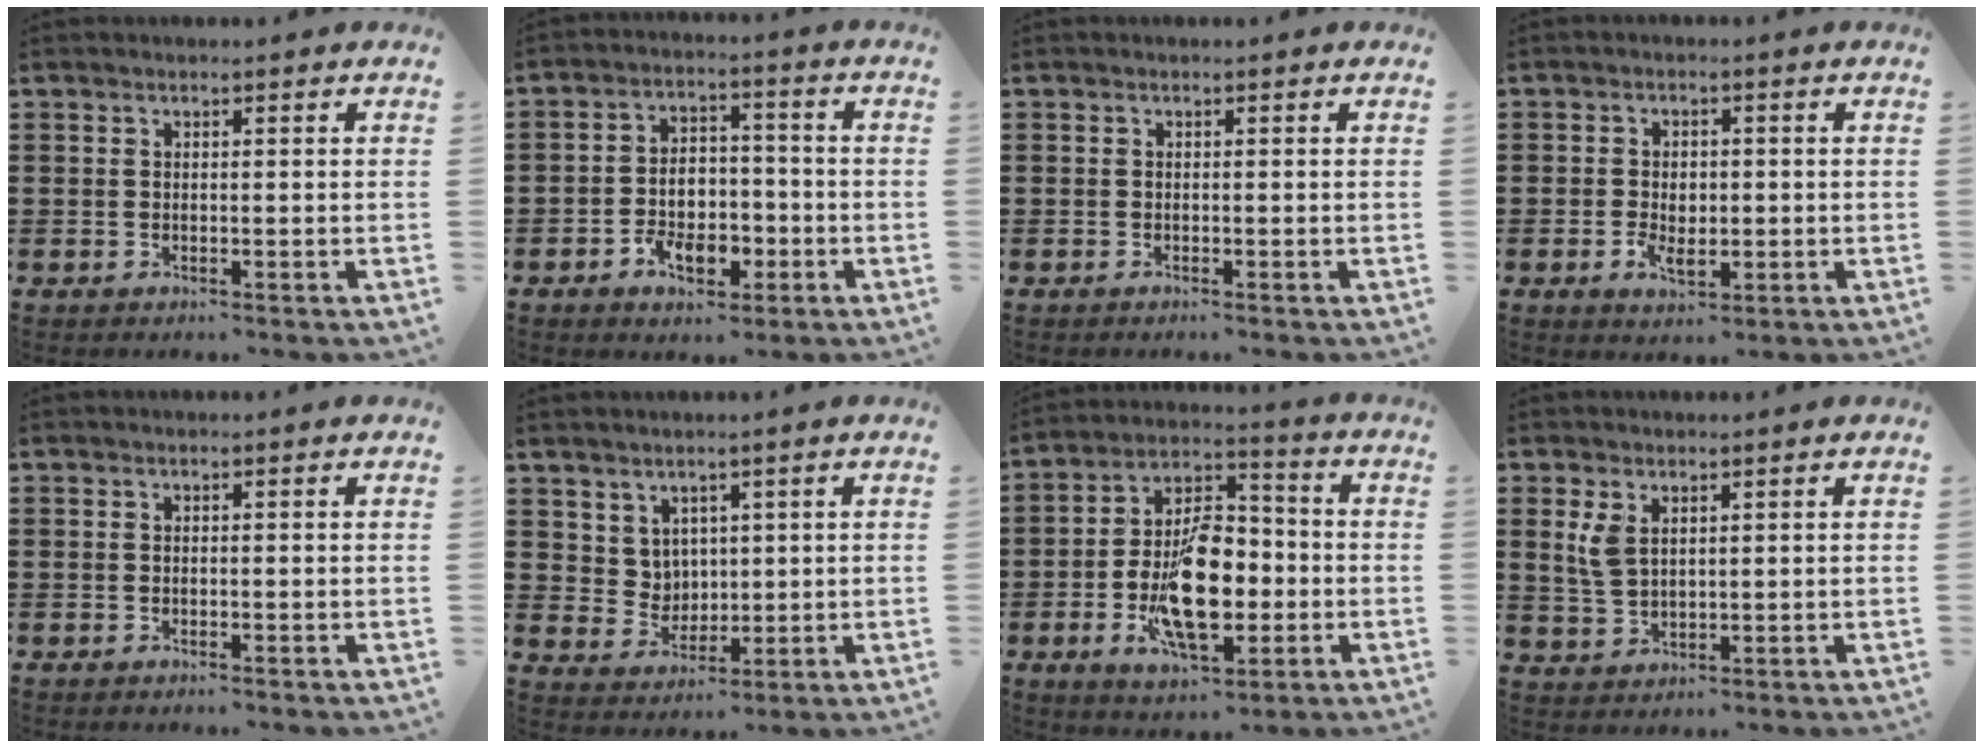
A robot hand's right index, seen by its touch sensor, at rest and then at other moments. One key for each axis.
{"total": 6.5, "fx": -2.5, "fy": 4.2, "fz": 4.2, "tx": -0.063, "ty": 0.002, "tz": -0.046}
{"total": 0.0}
{"total": 3.2, "fx": -0.6, "fy": 1.9, "fz": 2.5, "tx": -0.045, "ty": -0.004, "tz": -0.013}
{"total": 0.0}
{"total": 4.5, "fx": 2.9, "fy": 3.4, "fz": 0.4, "tx": -0.028, "ty": 0.000, "tz": 0.055}
{"total": 13.8, "fx": -3.2, "fy": 6.8, "fz": 11.5, "tx": -0.227, "ty": -0.005, "tz": -0.053}
{"total": 3.5, "fx": 1.6, "fy": 2.0, "fz": 2.4, "tx": -0.052, "ty": 0.006, "tz": 0.029}